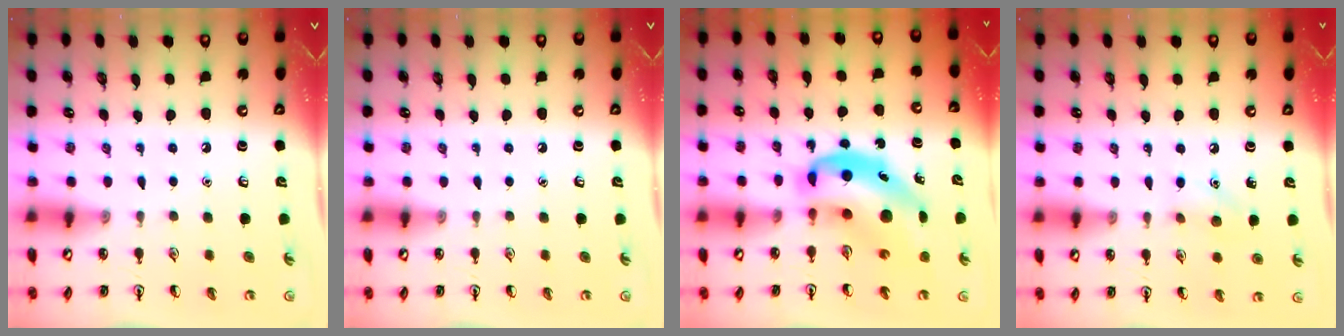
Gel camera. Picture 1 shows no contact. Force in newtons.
{"total": 0.0}
{"total": 12.7, "press": 12.1, "slide": 3.8}
{"total": 7.5, "press": 7.3, "slide": 1.8}